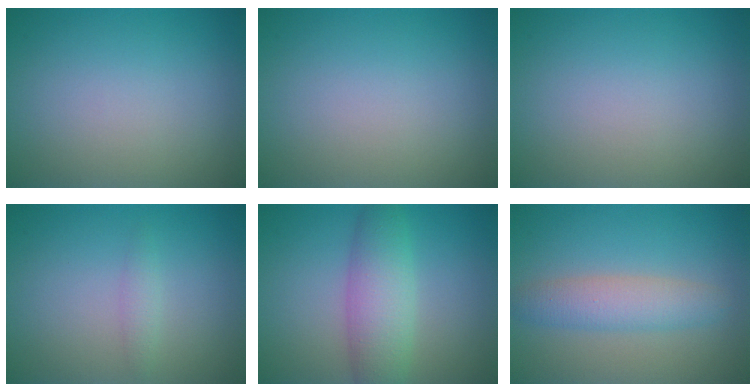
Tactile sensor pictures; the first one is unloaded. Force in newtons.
{"total": 0.0}
{"total": 0.0}
{"total": 1.0, "press": 1.0, "slide": 0.0}
{"total": 5.0, "press": 5.0, "slide": 0.1}
{"total": 3.4, "press": 3.4, "slide": 0.1}